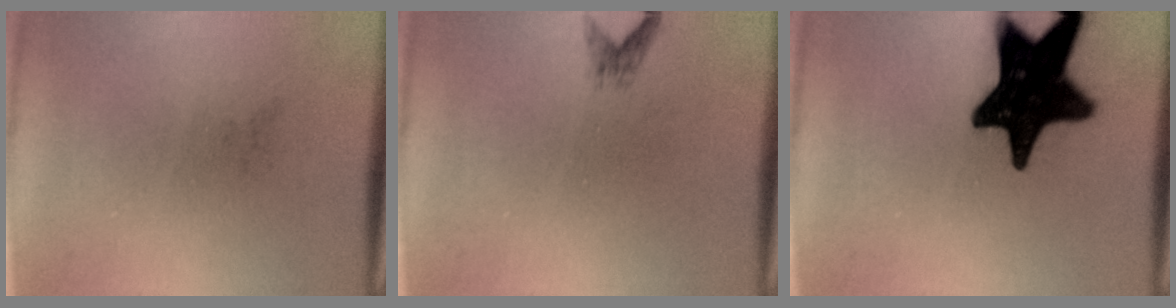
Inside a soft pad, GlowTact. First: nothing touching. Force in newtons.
{"total": 1.1}
{"total": 19.8}